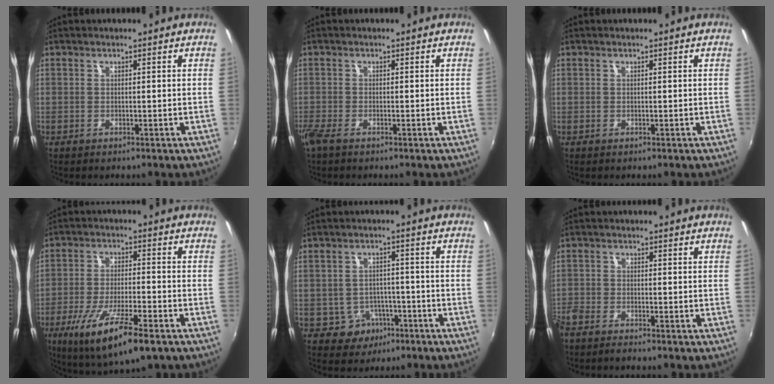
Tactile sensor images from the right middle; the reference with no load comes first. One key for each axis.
{"total": 2.5, "fx": -1.9, "fy": 0.6, "fz": 1.6, "tx": -0.040, "ty": -0.010, "tz": -0.038}
{"total": 0.0}
{"total": 14.3, "fx": -8.0, "fy": 3.1, "fz": 11.5, "tx": -0.228, "ty": -0.044, "tz": -0.142}
{"total": 5.5, "fx": -3.0, "fy": 4.6, "fz": 0.8, "tx": -0.027, "ty": 0.013, "tz": -0.035}
{"total": 4.2, "fx": -3.7, "fy": 1.1, "fz": 1.7, "tx": -0.051, "ty": -0.016, "tz": -0.073}